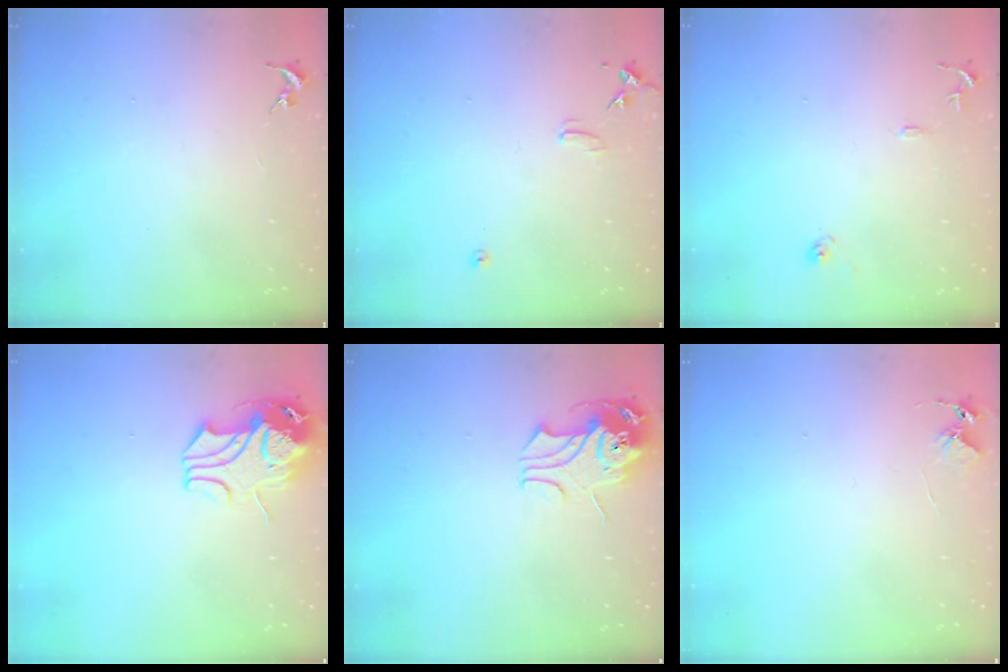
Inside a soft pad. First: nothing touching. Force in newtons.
{"total": 7.0, "press": 7.0, "slide": 0.6}
{"total": 9.1, "press": 9.1, "slide": 0.8}
{"total": 11.7, "press": 11.5, "slide": 1.8}
{"total": 11.0, "press": 10.9, "slide": 1.5}
{"total": 4.9, "press": 4.9, "slide": 0.3}